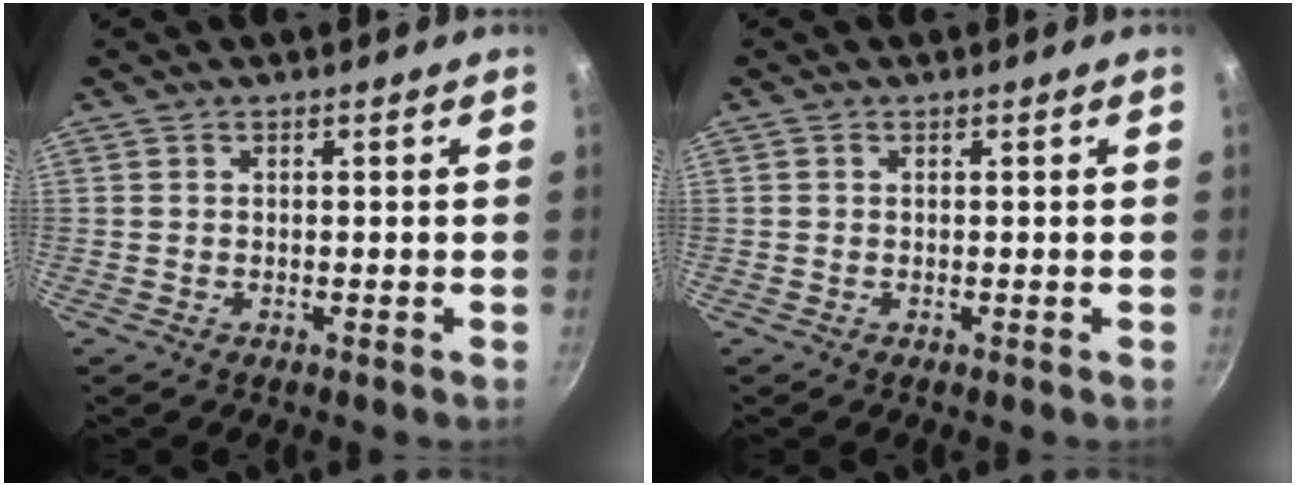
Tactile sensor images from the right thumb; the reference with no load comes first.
{"total": 0.0}